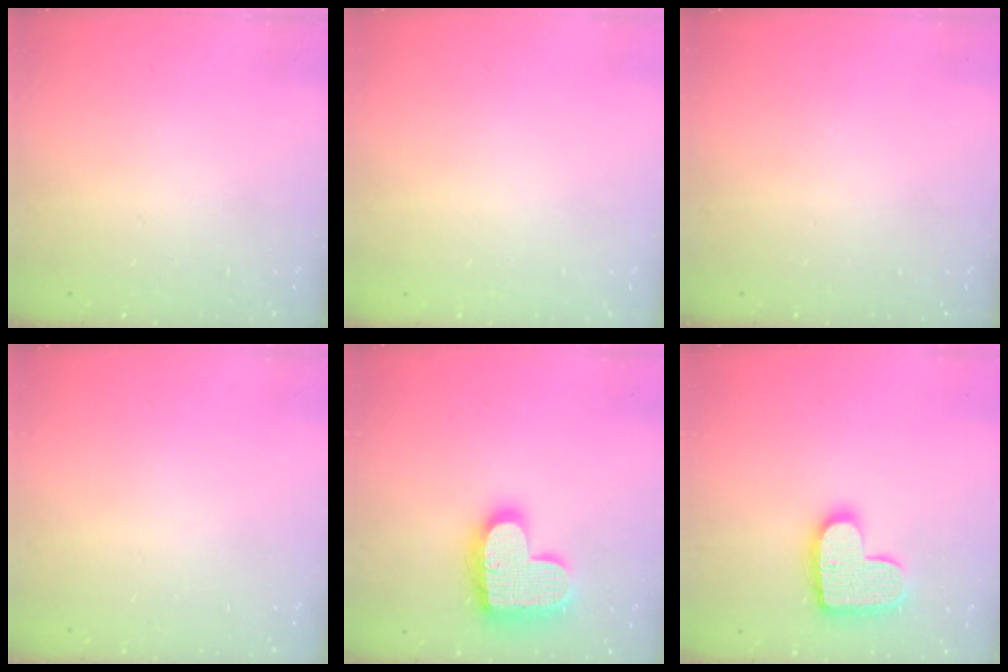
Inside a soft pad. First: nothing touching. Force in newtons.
{"total": 0.6, "press": 0.5, "slide": 0.2}
{"total": 0.0}
{"total": 0.0}
{"total": 18.9, "press": 18.9, "slide": 1.1}
{"total": 15.5, "press": 15.5, "slide": 0.8}